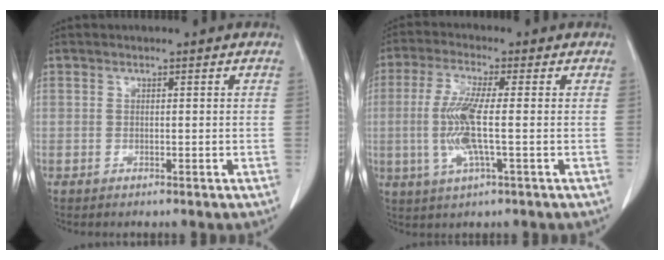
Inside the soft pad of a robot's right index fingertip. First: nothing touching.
{"total": 8.3, "force": [-0.8, 0.8, 8.2], "torque": [-0.183, -0.004, -0.020]}